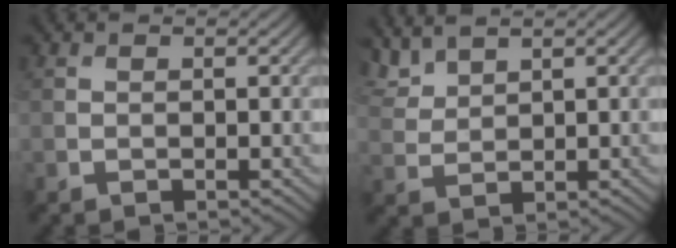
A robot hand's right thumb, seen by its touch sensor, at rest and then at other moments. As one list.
[{"total": 3.2, "force": [2.7, 0.9, 1.3], "torque": [-0.041, 0.007, 0.065]}]